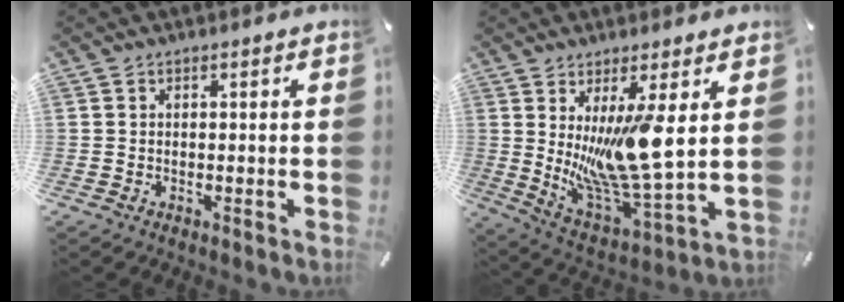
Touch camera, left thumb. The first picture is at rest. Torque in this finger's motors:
{"motor_torque": [1.84, 3.16, 1.65, -1.13, 0.26]}